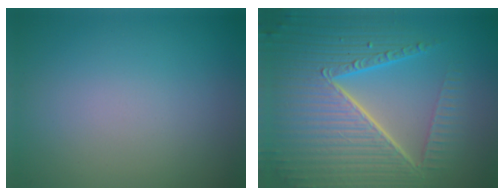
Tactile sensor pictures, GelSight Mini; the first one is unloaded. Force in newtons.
{"total": 10.6, "press": 6.6, "slide": 8.3}